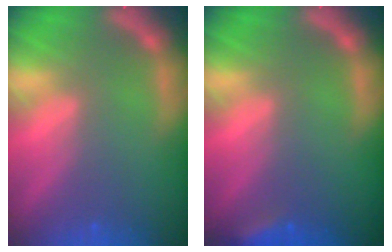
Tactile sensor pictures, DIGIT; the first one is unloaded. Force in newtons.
{"total": 2.4}